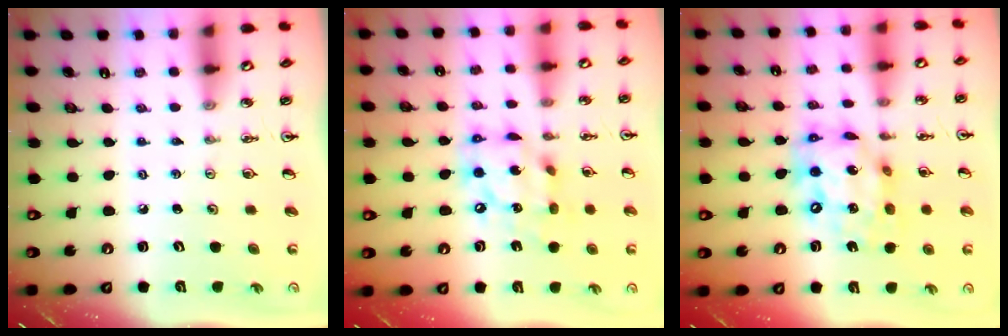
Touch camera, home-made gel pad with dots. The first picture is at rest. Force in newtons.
{"total": 13.4, "press": 13.3, "slide": 1.5}
{"total": 15.1, "press": 15.0, "slide": 1.6}